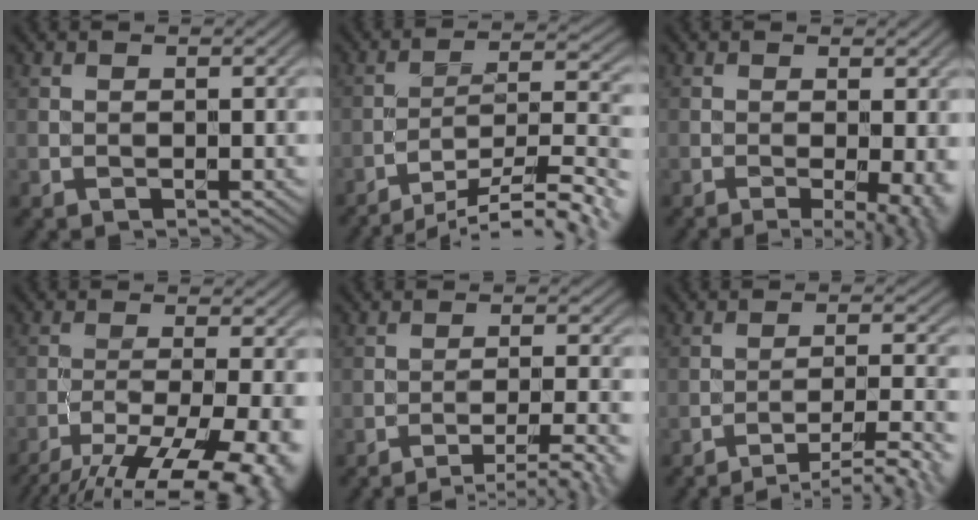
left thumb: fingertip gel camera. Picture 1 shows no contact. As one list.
[{"total": 15.6, "force": [-13.0, 3.0, 8.1], "torque": [-0.112, 0.007, -0.182]}, {"total": 5.8, "force": [-1.1, 1.5, 5.5], "torque": [-0.078, -0.007, -0.011]}, {"total": 14.4, "force": [-9.5, 3.8, 10.1], "torque": [-0.157, -0.035, -0.123]}, {"total": 6.8, "force": [-4.8, 1.0, 4.6], "torque": [-0.069, 0.007, -0.070]}, {"total": 8.9, "force": [-7.0, 1.2, 5.3], "torque": [-0.086, 0.007, -0.093]}]